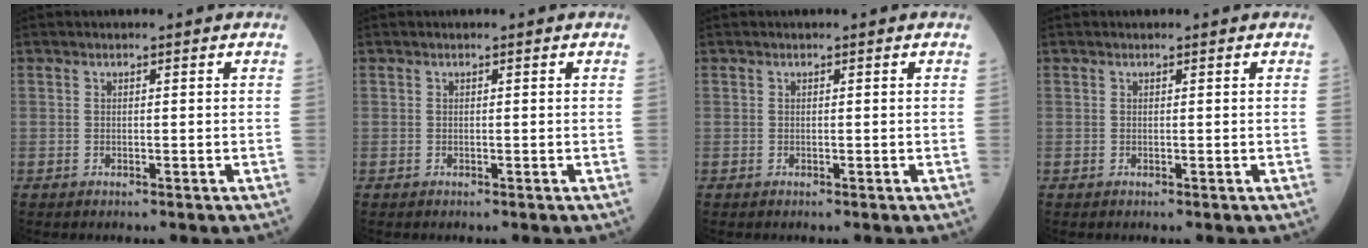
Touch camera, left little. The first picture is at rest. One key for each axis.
{"total": 0.0}
{"total": 0.0}
{"total": 0.0}